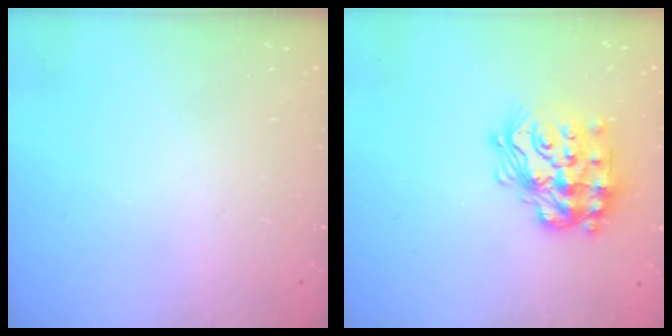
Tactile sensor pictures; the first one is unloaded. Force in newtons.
{"total": 19.4, "press": 19.3, "slide": 1.2}